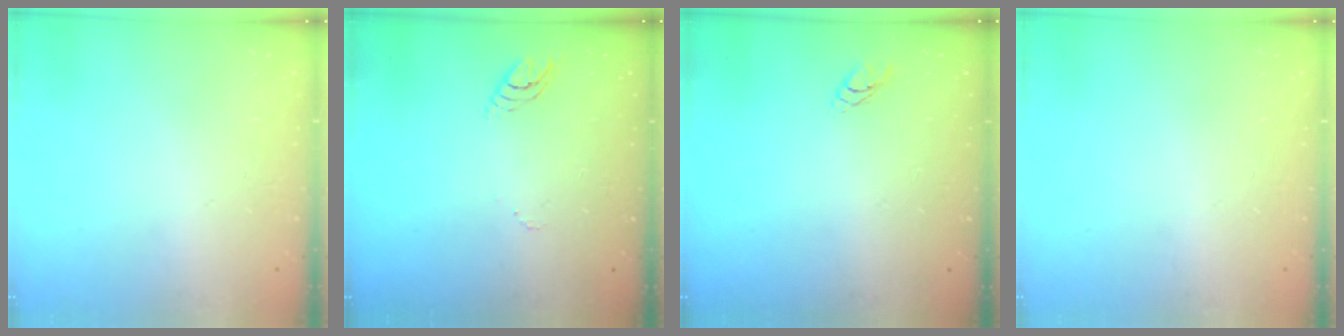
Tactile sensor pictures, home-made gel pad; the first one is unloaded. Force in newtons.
{"total": 3.2, "press": 3.2, "slide": 0.4}
{"total": 2.8, "press": 2.8, "slide": 0.3}
{"total": 0.0}